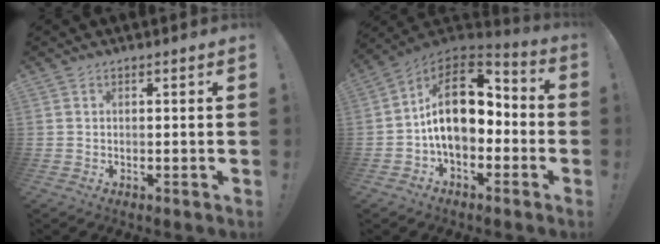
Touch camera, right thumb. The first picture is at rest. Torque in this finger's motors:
{"motor_torque": [1.96, 3.05, 1.53, -1.24, 0.35]}